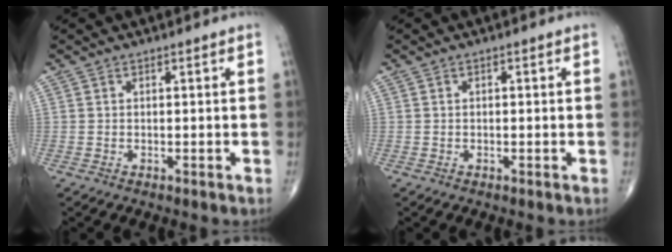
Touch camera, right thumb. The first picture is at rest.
{"total": 0.5, "force": [0.1, 0.2, 0.4], "torque": [-0.009, 0.000, 0.002]}